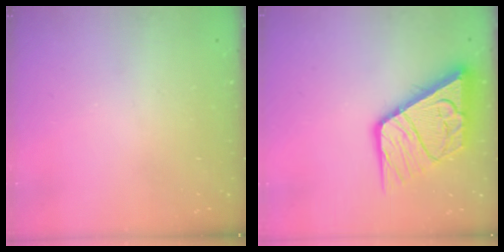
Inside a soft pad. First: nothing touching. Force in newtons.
{"total": 17.9, "press": 17.8, "slide": 1.9}